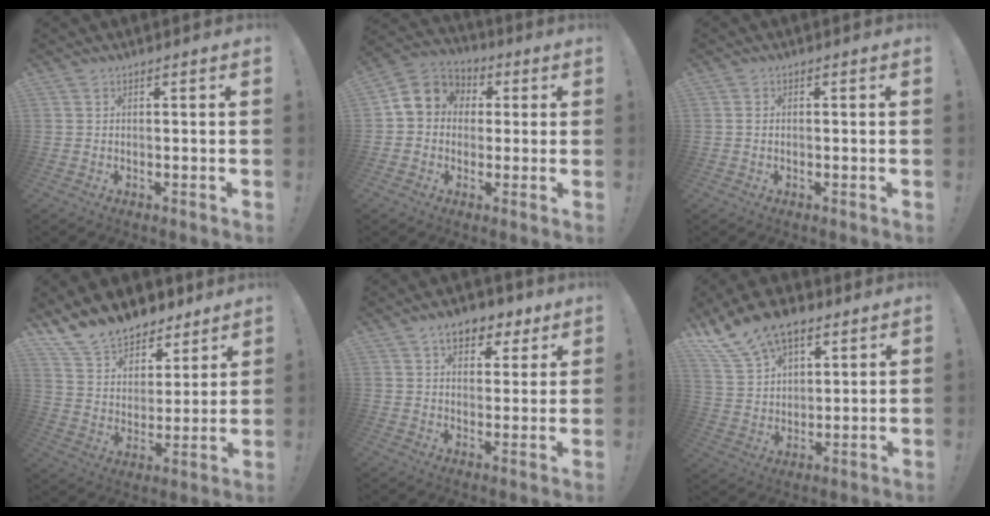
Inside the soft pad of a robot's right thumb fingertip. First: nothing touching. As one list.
[{"total": 9.1, "force": [1.4, 8.2, 3.8], "torque": [-0.049, 0.004, 0.034]}, {"total": 0.6, "force": [-0.1, 0.4, 0.4], "torque": [-0.007, 0.002, -0.002]}, {"total": 13.4, "force": [11.1, 6.9, 2.9], "torque": [-0.063, -0.086, 0.211]}, {"total": 8.8, "force": [5.2, 5.6, 4.5], "torque": [-0.057, -0.025, 0.094]}, {"total": 15.3, "force": [10.7, 8.6, 6.8], "torque": [-0.129, -0.065, 0.203]}]